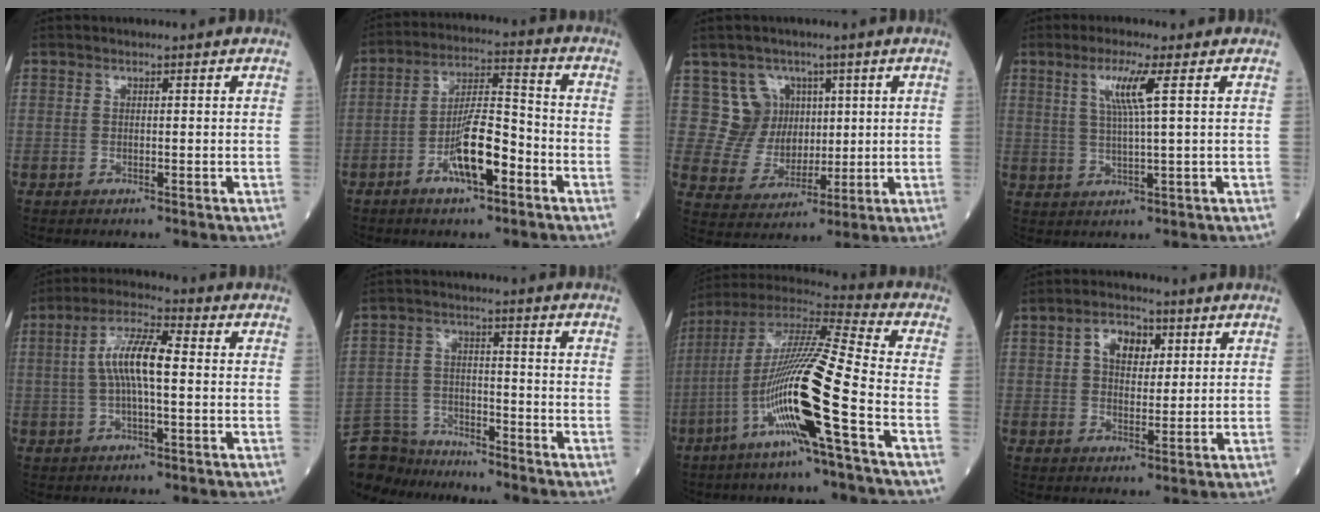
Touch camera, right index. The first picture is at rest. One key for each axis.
{"total": 9.7, "fx": -4.3, "fy": 2.1, "fz": 8.4, "tx": -0.154, "ty": 0.005, "tz": -0.078}
{"total": 7.6, "fx": 3.0, "fy": 7.0, "fz": 0.4, "tx": -0.007, "ty": 0.020, "tz": 0.061}
{"total": 5.4, "fx": 2.0, "fy": -0.6, "fz": 5.0, "tx": -0.097, "ty": 0.001, "tz": 0.039}
{"total": 8.2, "fx": 0.4, "fy": 1.7, "fz": 8.0, "tx": -0.157, "ty": 0.019, "tz": 0.003}
{"total": 8.8, "fx": -8.4, "fy": 2.3, "fz": -0.8, "tx": 0.010, "ty": 0.018, "tz": -0.158}
{"total": 18.4, "fx": -6.3, "fy": -0.5, "fz": 17.3, "tx": -0.344, "ty": -0.010, "tz": -0.130}
{"total": 6.0, "fx": 2.1, "fy": 3.6, "fz": 4.2, "tx": -0.071, "ty": 0.016, "tz": 0.036}